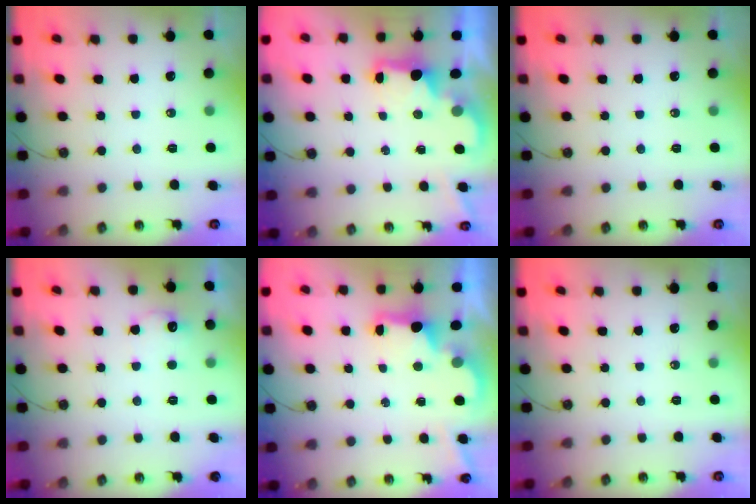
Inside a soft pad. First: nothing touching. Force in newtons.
{"total": 2.1, "press": 1.9, "slide": 0.8}
{"total": 0.0}
{"total": 6.9, "press": 6.8, "slide": 1.2}
{"total": 2.5, "press": 2.4, "slide": 0.9}
{"total": 0.0}